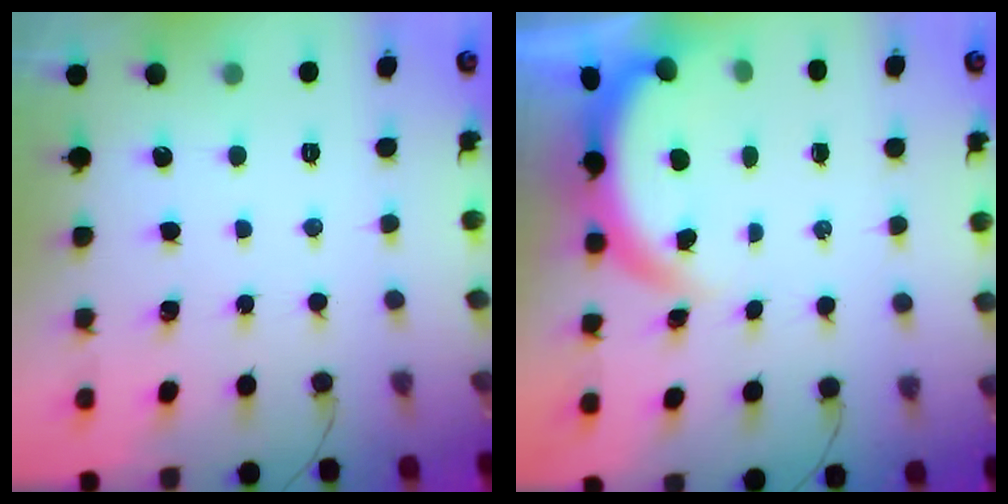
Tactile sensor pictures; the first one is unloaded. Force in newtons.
{"total": 4.0, "press": 4.0, "slide": 0.2}